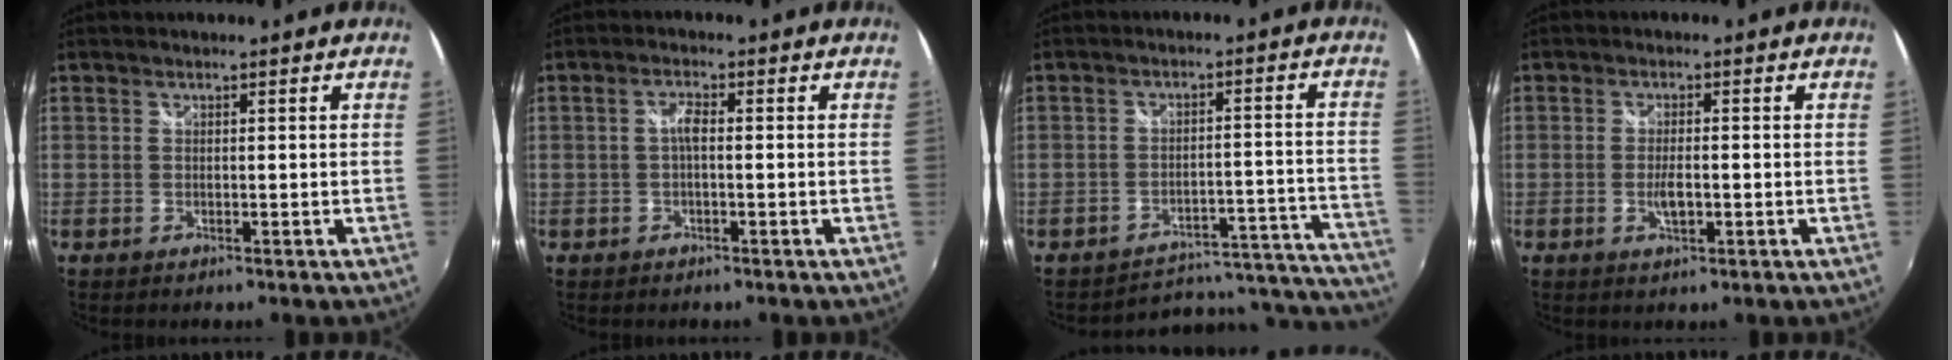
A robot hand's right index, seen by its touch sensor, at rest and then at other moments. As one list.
[{"total": 2.0, "force": [-0.3, 0.6, 1.9], "torque": [-0.039, 0.006, -0.007]}, {"total": 18.7, "force": [-17.2, 6.0, 4.2], "torque": [-0.038, 0.033, -0.207]}, {"total": 3.2, "force": [-0.7, 1.1, 3.0], "torque": [-0.057, -0.001, -0.011]}]